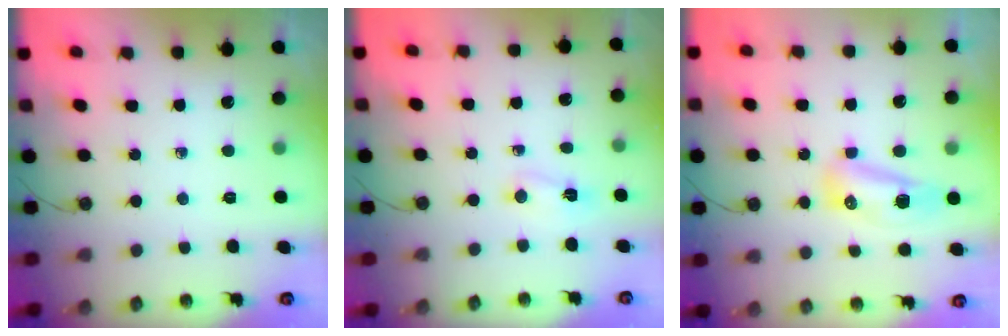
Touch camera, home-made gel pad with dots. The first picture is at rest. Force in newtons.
{"total": 2.0, "press": 2.0, "slide": 0.4}
{"total": 8.4, "press": 8.3, "slide": 1.2}